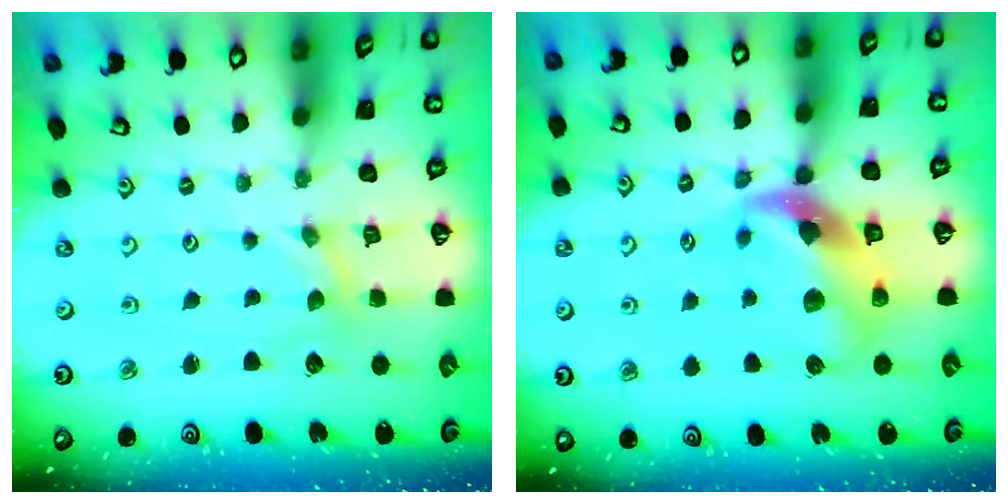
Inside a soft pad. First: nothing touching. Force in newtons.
{"total": 12.4, "press": 12.2, "slide": 2.2}